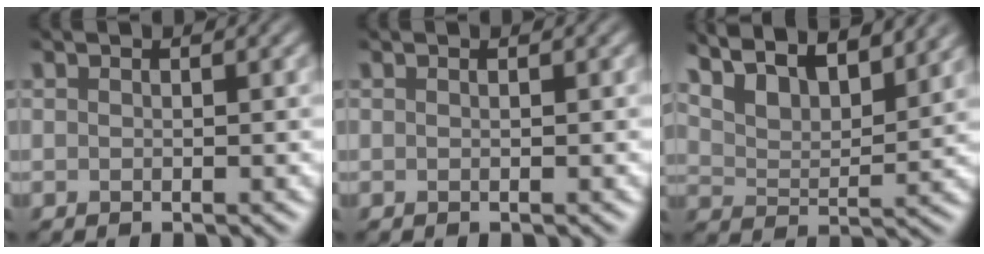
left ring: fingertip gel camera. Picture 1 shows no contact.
{"total": 0.0}
{"total": 9.5, "force": [7.5, 3.1, 5.0], "torque": [-0.100, 0.022, 0.116]}